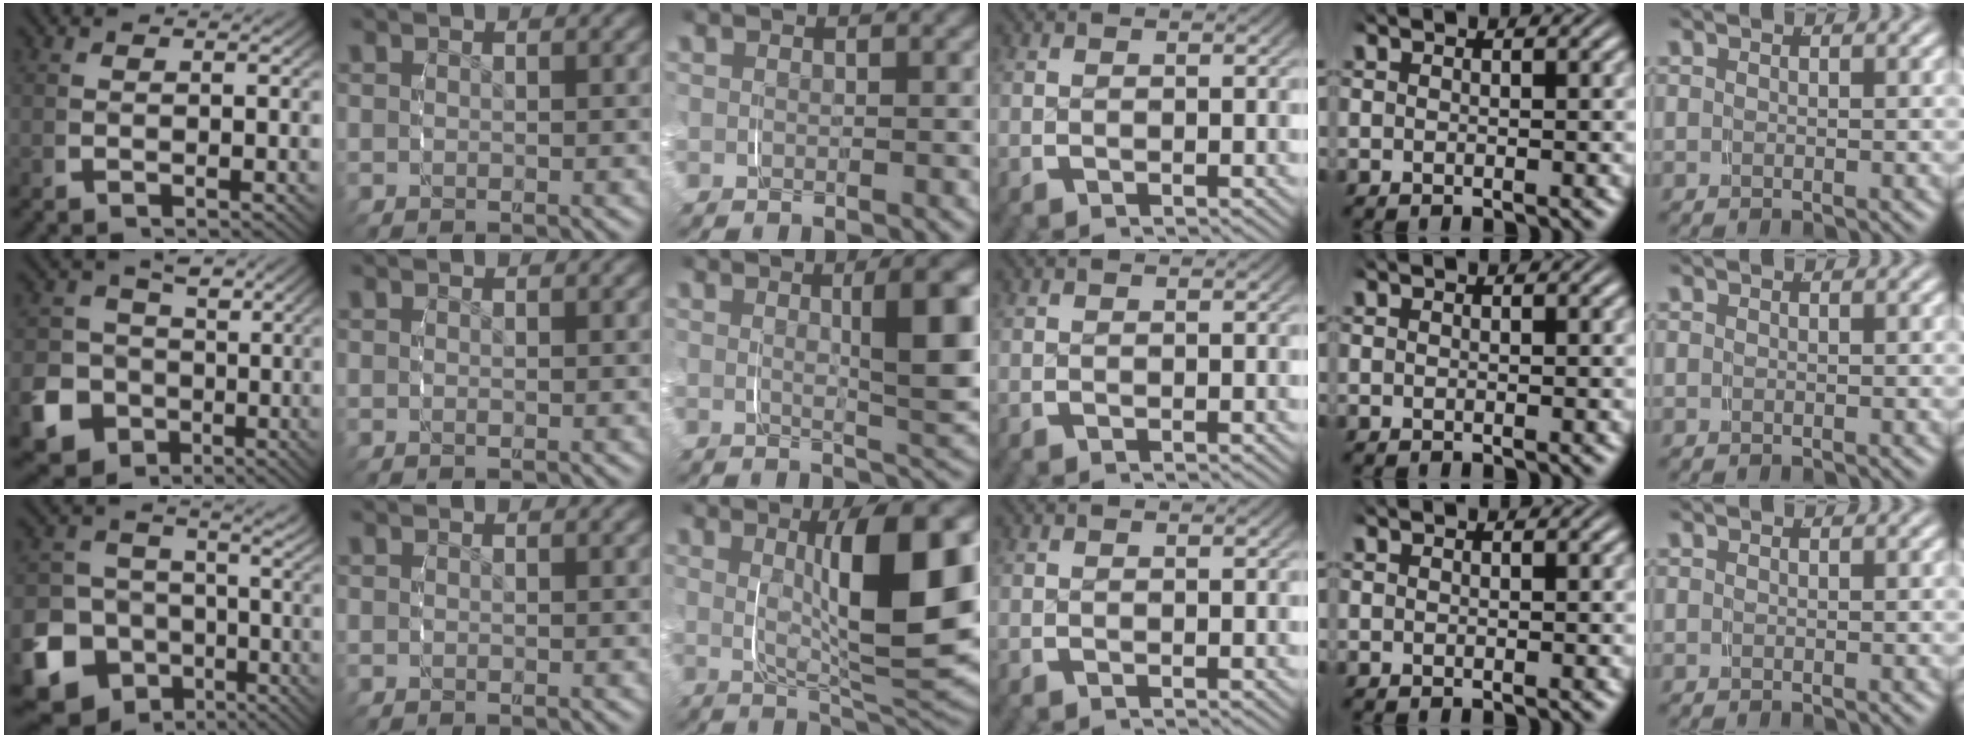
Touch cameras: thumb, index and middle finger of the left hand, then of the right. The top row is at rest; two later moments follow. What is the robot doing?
{"motion": "grasp_and_lifting", "object": "ribbon"}